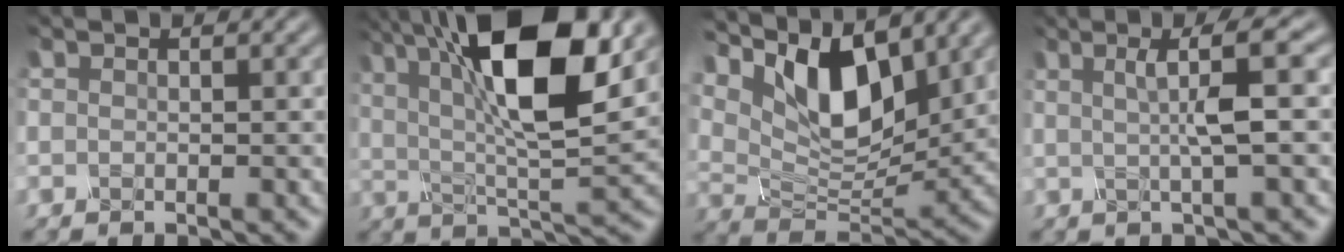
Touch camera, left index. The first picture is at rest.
{"total": 13.0, "force": [4.8, 4.2, 11.3], "torque": [-0.189, 0.009, 0.078]}
{"total": 9.6, "force": [4.9, 4.6, 6.9], "torque": [-0.125, -0.001, 0.086]}
{"total": 4.1, "force": [0.5, 0.6, 4.0], "torque": [-0.055, 0.009, 0.005]}